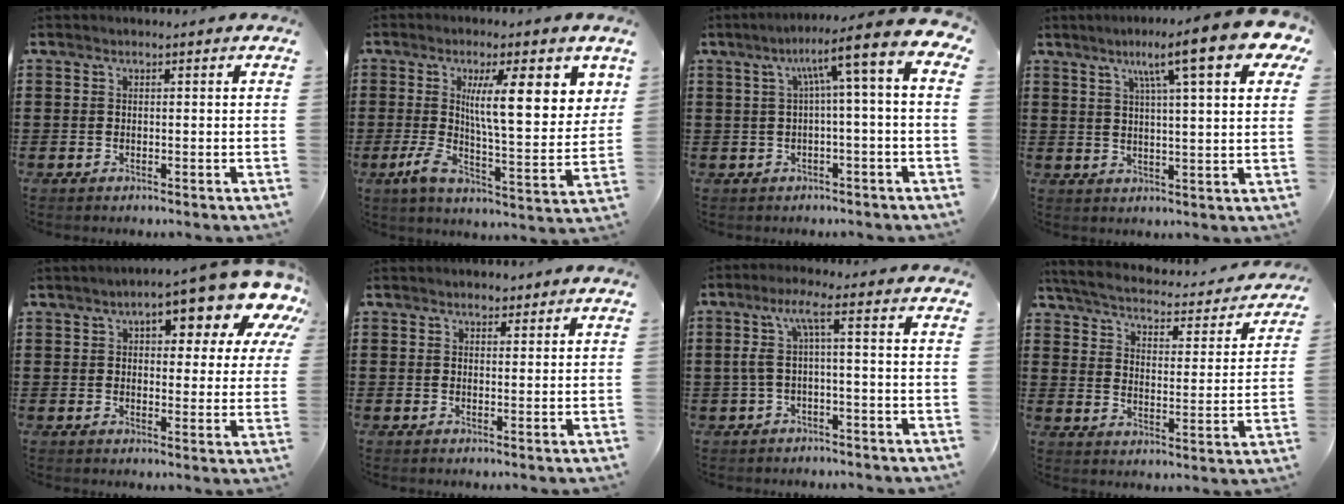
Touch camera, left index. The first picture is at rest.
{"total": 12.7, "force": [4.4, 3.4, 11.4], "torque": [-0.184, -0.016, 0.069]}
{"total": 6.8, "force": [0.9, -0.5, 6.7], "torque": [-0.121, -0.032, -0.002]}
{"total": 12.2, "force": [7.0, 1.5, 9.9], "torque": [-0.175, -0.011, 0.109]}
{"total": 11.3, "force": [7.2, 4.0, 7.7], "torque": [-0.104, -0.043, 0.111]}
{"total": 1.9, "force": [1.6, 0.8, 0.6], "torque": [-0.007, 0.002, 0.028]}
{"total": 4.6, "force": [-0.6, 0.4, 4.6], "torque": [-0.097, 0.005, -0.021]}
{"total": 3.6, "force": [3.4, 0.2, 1.3], "torque": [-0.046, -0.028, 0.051]}